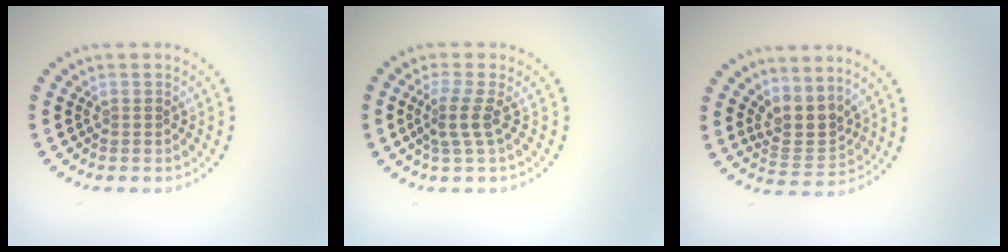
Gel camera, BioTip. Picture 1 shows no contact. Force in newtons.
{"total": 2.2, "press": 1.5, "slide": 1.7}
{"total": 3.0, "press": 2.1, "slide": 2.1}